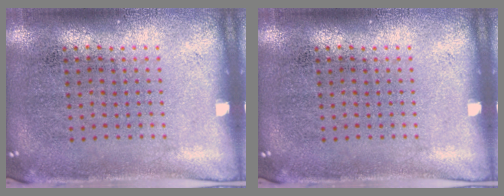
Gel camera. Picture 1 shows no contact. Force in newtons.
{"total": 0.0}